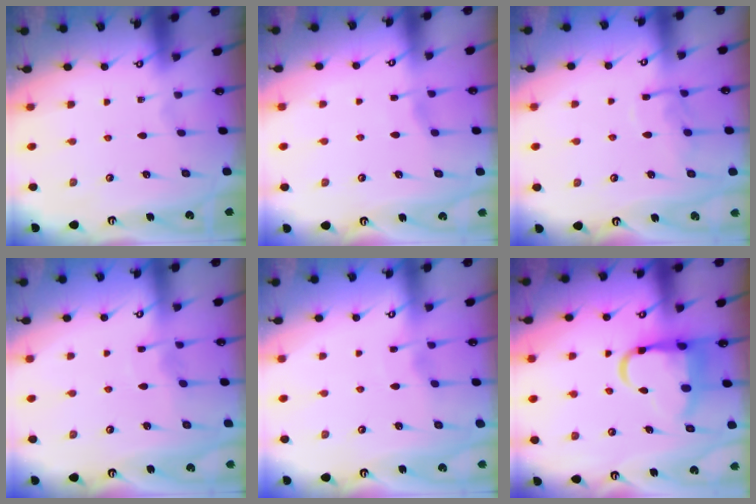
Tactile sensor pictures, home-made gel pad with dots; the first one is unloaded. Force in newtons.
{"total": 2.6, "press": 2.5, "slide": 0.4}
{"total": 8.7, "press": 8.7, "slide": 0.6}
{"total": 2.8, "press": 2.8, "slide": 0.3}
{"total": 2.5, "press": 2.5, "slide": 0.3}
{"total": 12.2, "press": 12.1, "slide": 1.9}